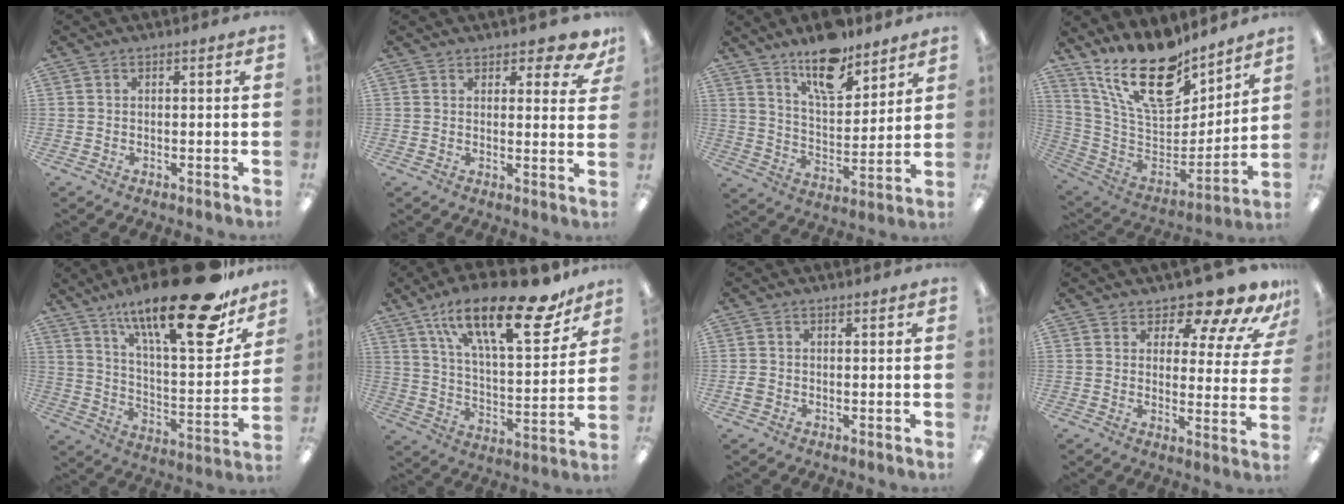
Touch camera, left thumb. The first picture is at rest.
{"total": 4.6, "force": [3.8, 1.8, 1.9], "torque": [-0.015, -0.022, 0.063]}
{"total": 13.7, "force": [10.9, 4.7, 6.9], "torque": [-0.108, -0.065, 0.188]}
{"total": 22.6, "force": [15.9, 9.4, 13.1], "torque": [-0.240, -0.107, 0.281]}
{"total": 25.9, "force": [18.0, 6.2, 17.5], "torque": [-0.261, -0.122, 0.287]}
{"total": 25.7, "force": [16.4, 8.9, 17.7], "torque": [-0.268, -0.088, 0.267]}
{"total": 1.5, "force": [-0.4, 1.3, 0.6], "torque": [-0.010, 0.003, -0.007]}
{"total": 12.1, "force": [10.3, 3.5, 5.4], "torque": [-0.081, -0.084, 0.176]}